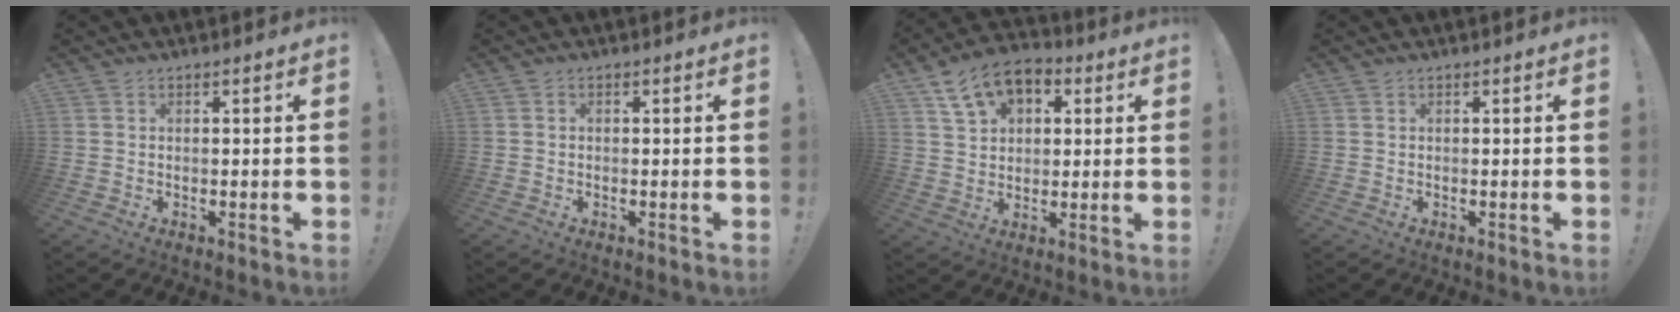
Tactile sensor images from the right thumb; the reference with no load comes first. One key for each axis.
{"total": 0.6, "fx": -0.3, "fy": 0.4, "fz": 0.3, "tx": -0.006, "ty": 0.003, "tz": -0.006}
{"total": 11.2, "fx": 5.6, "fy": 7.6, "fz": 5.9, "tx": -0.093, "ty": -0.022, "tz": 0.110}
{"total": 0.0}